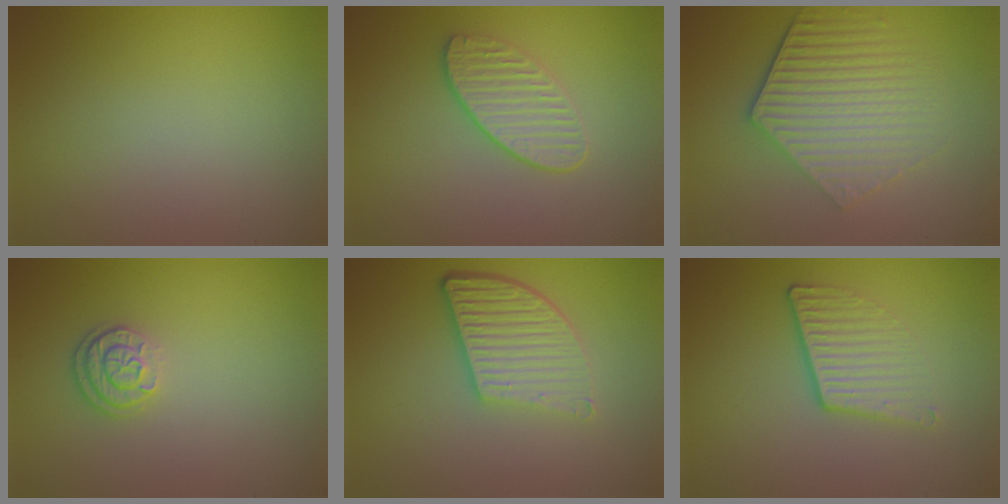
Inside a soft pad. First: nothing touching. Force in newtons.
{"total": 2.7, "press": 2.4, "slide": 1.2}
{"total": 6.2, "press": 4.5, "slide": 4.2}
{"total": 2.5, "press": 2.0, "slide": 1.5}
{"total": 5.6, "press": 4.0, "slide": 4.0}
{"total": 3.8, "press": 2.5, "slide": 2.9}